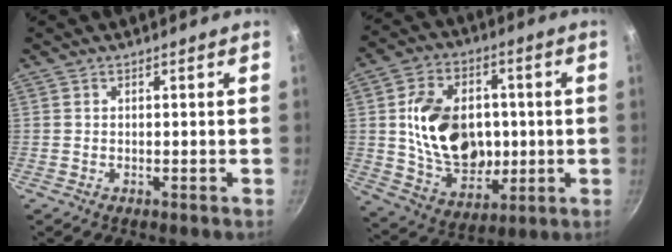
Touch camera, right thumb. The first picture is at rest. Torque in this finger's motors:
{"motor_torque": [-0.60, 1.18, 1.54, 0.32, 0.18]}